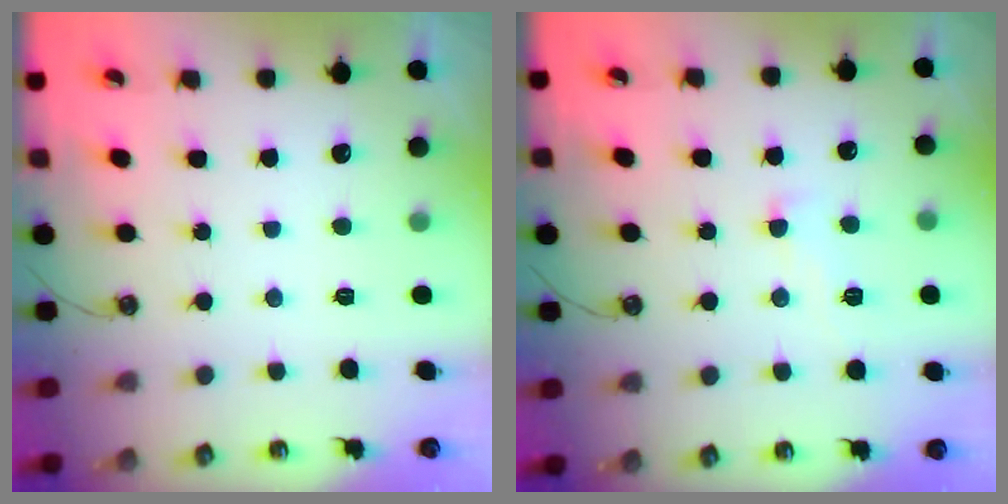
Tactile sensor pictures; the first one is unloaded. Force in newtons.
{"total": 1.7, "press": 1.7, "slide": 0.2}